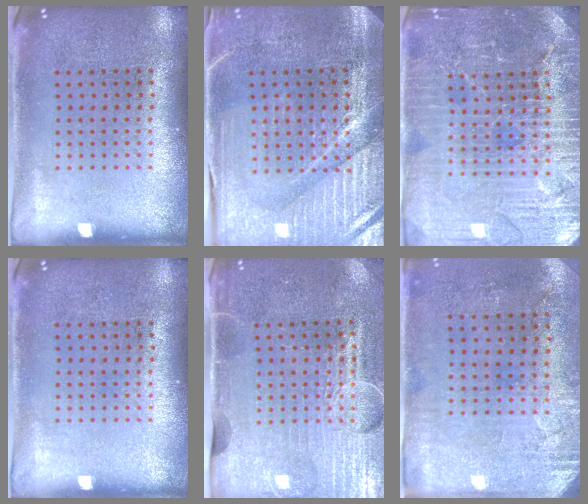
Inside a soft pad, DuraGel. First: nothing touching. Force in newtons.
{"total": 4.0, "press": 3.9, "slide": 1.0}
{"total": 4.4, "press": 4.1, "slide": 1.4}
{"total": 0.0}
{"total": 4.3, "press": 3.8, "slide": 2.0}
{"total": 2.8, "press": 2.4, "slide": 1.6}